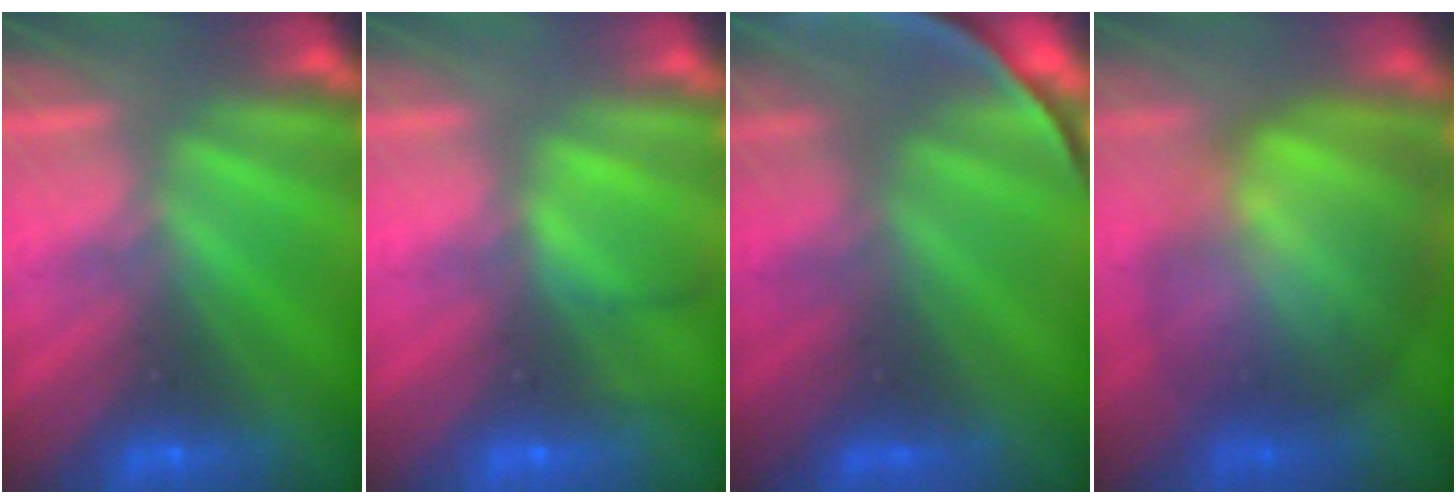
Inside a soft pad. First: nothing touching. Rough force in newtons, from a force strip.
{"total": 2.1}
{"total": 7.9}
{"total": 8.3}